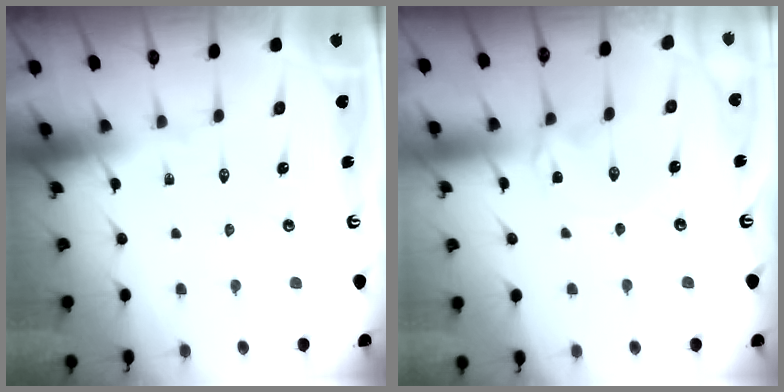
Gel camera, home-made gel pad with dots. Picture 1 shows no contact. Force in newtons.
{"total": 1.9, "press": 1.8, "slide": 0.4}